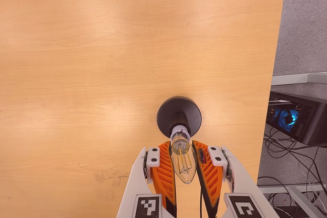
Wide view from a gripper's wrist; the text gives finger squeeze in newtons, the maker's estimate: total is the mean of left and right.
{"total": 23.1, "left": 26.1, "right": 20.0}